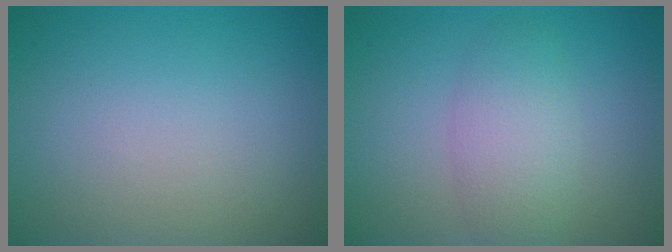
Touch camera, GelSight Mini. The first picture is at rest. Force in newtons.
{"total": 3.6, "press": 3.6, "slide": 0.1}